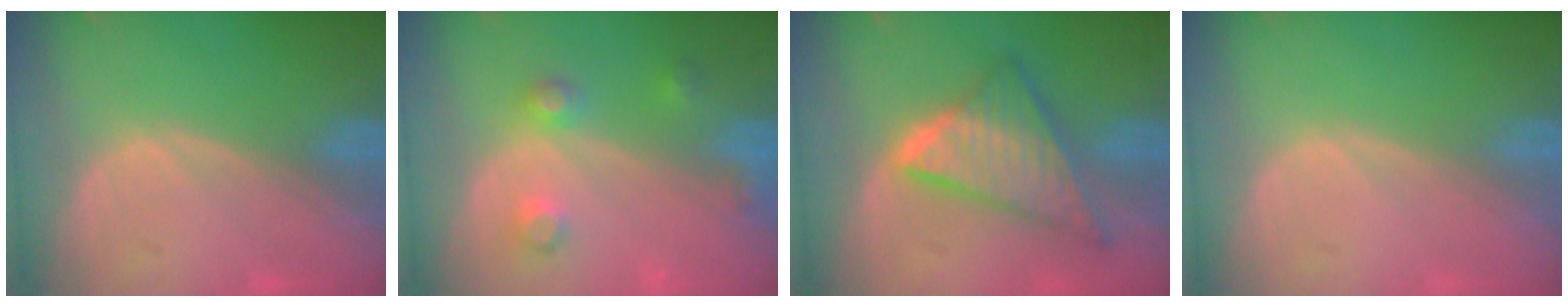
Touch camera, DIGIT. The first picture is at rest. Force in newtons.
{"total": 3.9, "press": 3.9, "slide": 0.1}
{"total": 9.1, "press": 9.1, "slide": 0.7}
{"total": 0.0}